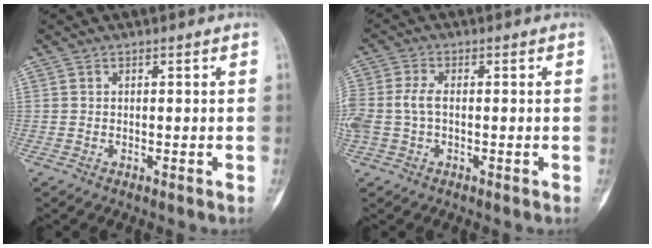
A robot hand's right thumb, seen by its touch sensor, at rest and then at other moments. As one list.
[{"total": 5.6, "force": [-0.4, 3.3, 4.5], "torque": [-0.124, 0.013, -0.008]}]